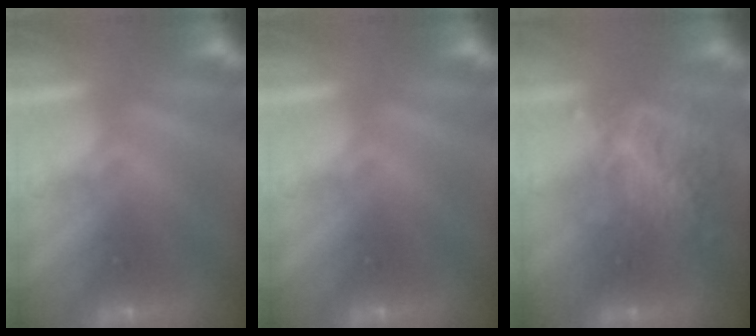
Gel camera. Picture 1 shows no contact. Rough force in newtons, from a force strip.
{"total": 0.0}
{"total": 5.8}